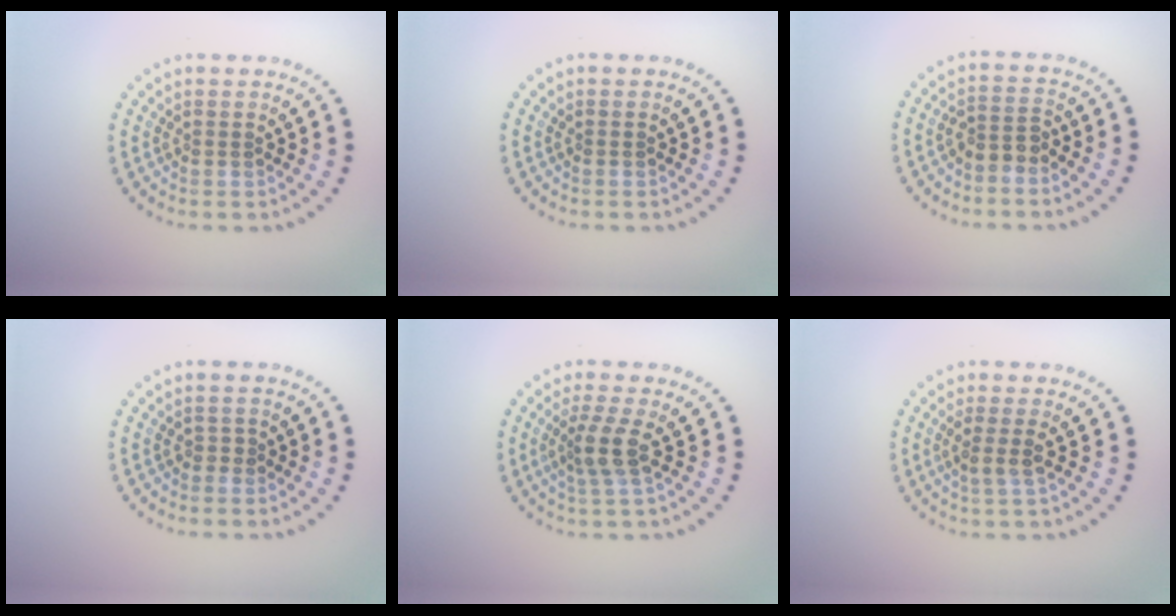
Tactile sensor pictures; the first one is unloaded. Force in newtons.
{"total": 0.0}
{"total": 2.1, "press": 1.7, "slide": 1.1}
{"total": 0.6, "press": 0.2, "slide": 0.6}
{"total": 2.7, "press": 2.1, "slide": 1.7}
{"total": 1.7, "press": 1.3, "slide": 1.0}